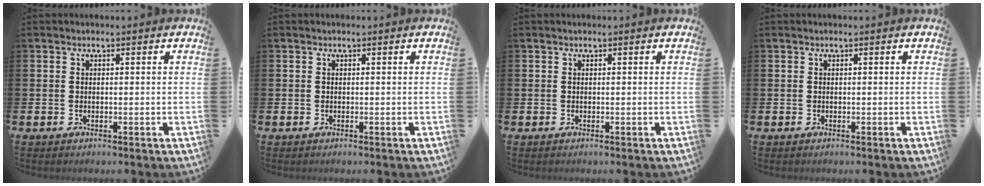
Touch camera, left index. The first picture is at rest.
{"total": 0.0}
{"total": 0.0}
{"total": 0.0}